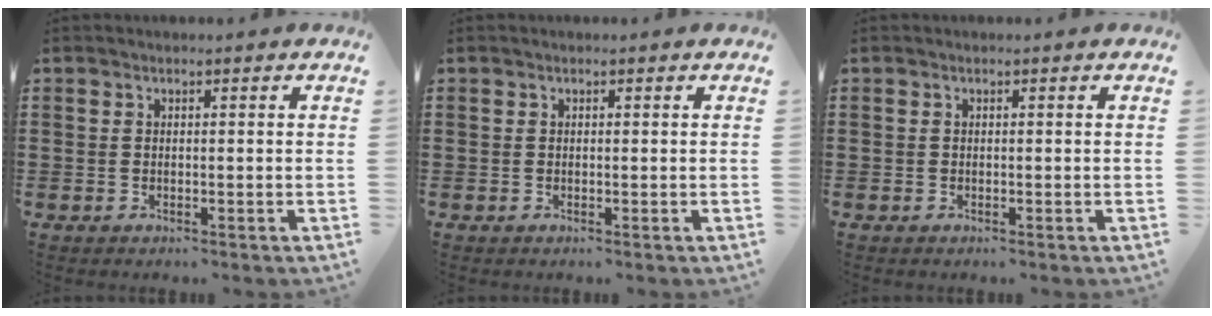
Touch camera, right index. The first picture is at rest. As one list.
[{"total": 0.0}, {"total": 0.0}]